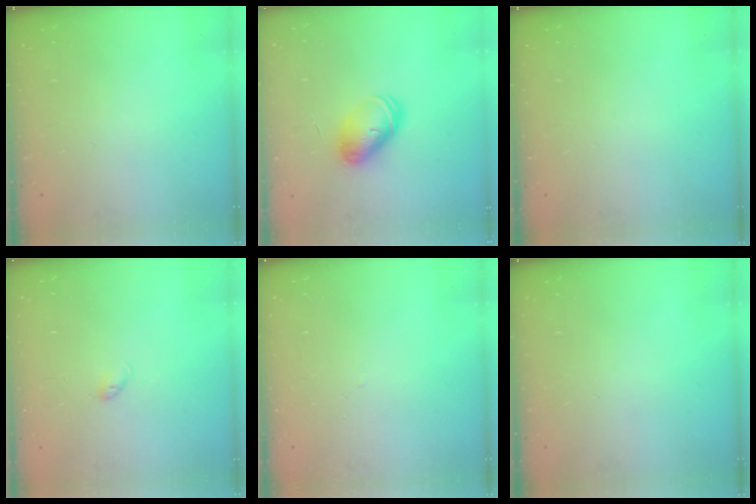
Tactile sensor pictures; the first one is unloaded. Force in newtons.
{"total": 8.6, "press": 8.6, "slide": 0.4}
{"total": 0.0}
{"total": 3.7, "press": 3.6, "slide": 0.6}
{"total": 1.6, "press": 1.6, "slide": 0.3}
{"total": 0.0}